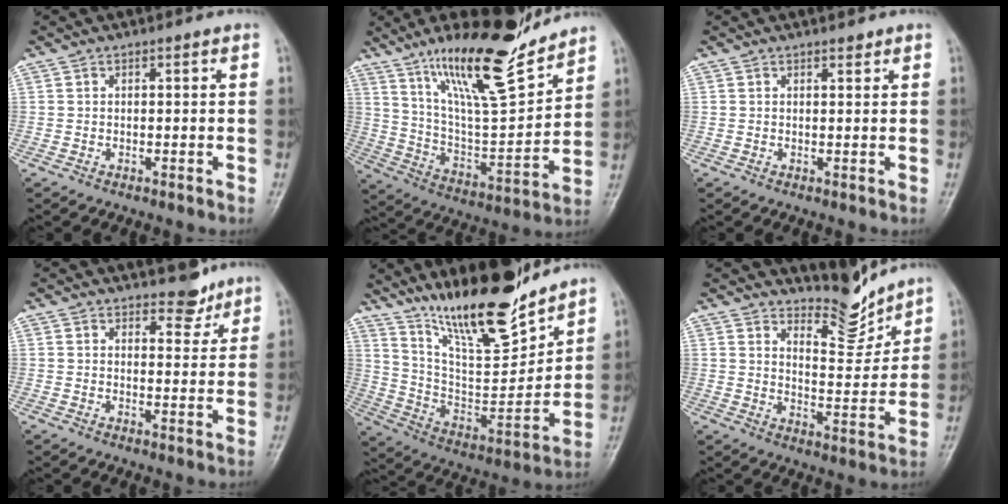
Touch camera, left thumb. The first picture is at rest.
{"total": 20.4, "force": [15.0, 4.4, 13.1], "torque": [-0.183, -0.086, 0.267]}
{"total": 1.0, "force": [0.9, 0.4, 0.4], "torque": [-0.002, -0.006, 0.011]}
{"total": 4.4, "force": [3.6, 2.1, 1.4], "torque": [0.009, -0.026, 0.052]}
{"total": 20.2, "force": [16.1, 4.9, 11.2], "torque": [-0.143, -0.103, 0.287]}
{"total": 7.5, "force": [7.2, 1.6, 1.2], "torque": [0.009, -0.070, 0.126]}